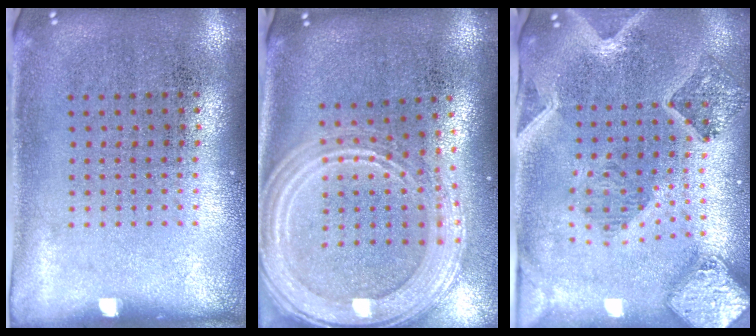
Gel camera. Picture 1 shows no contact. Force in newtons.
{"total": 3.0, "press": 2.5, "slide": 1.7}
{"total": 2.2, "press": 2.0, "slide": 0.9}